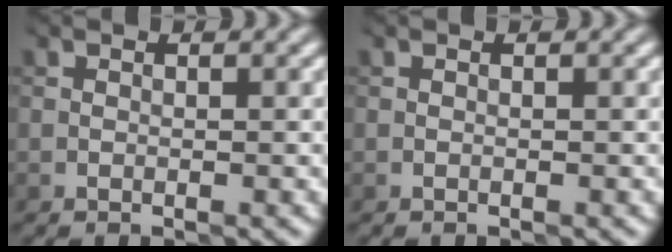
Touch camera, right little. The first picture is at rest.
{"total": 0.0}